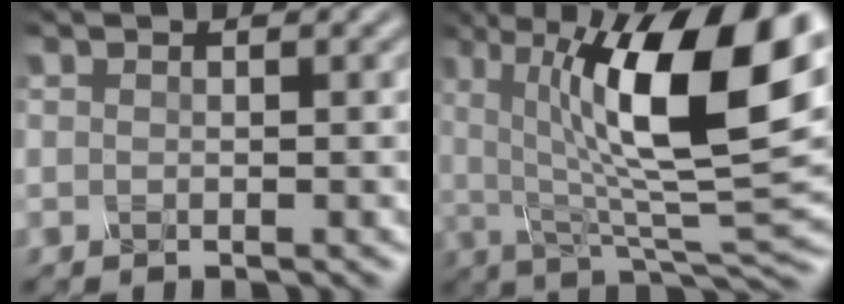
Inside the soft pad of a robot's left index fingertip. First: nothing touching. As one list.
[{"total": 15.1, "force": [3.5, 4.9, 13.9], "torque": [-0.209, -0.001, 0.049]}]